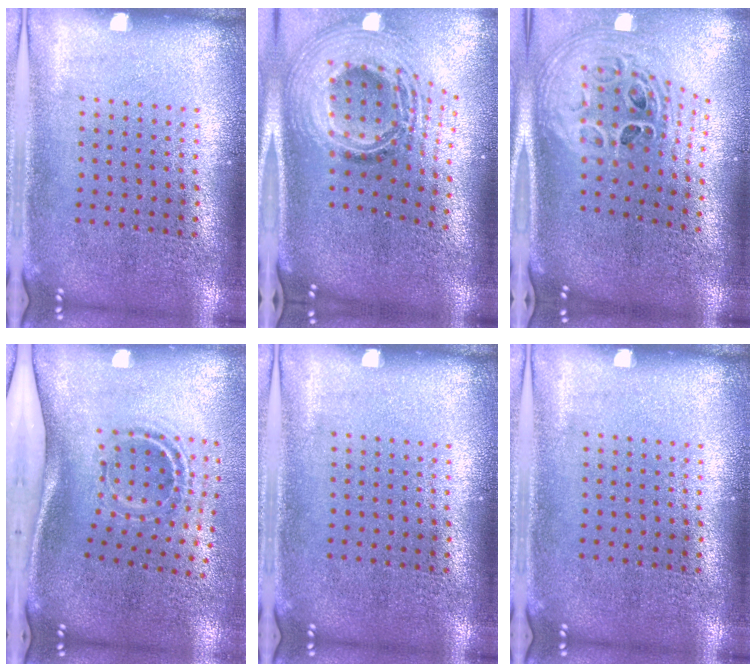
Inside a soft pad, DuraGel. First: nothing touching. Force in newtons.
{"total": 2.9, "press": 2.0, "slide": 2.0}
{"total": 2.6, "press": 1.9, "slide": 1.8}
{"total": 2.2, "press": 1.2, "slide": 1.8}
{"total": 0.0}
{"total": 0.0}